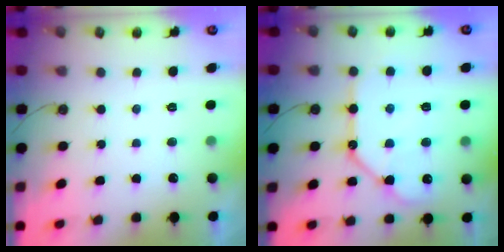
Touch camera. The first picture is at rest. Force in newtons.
{"total": 14.5, "press": 14.4, "slide": 1.8}